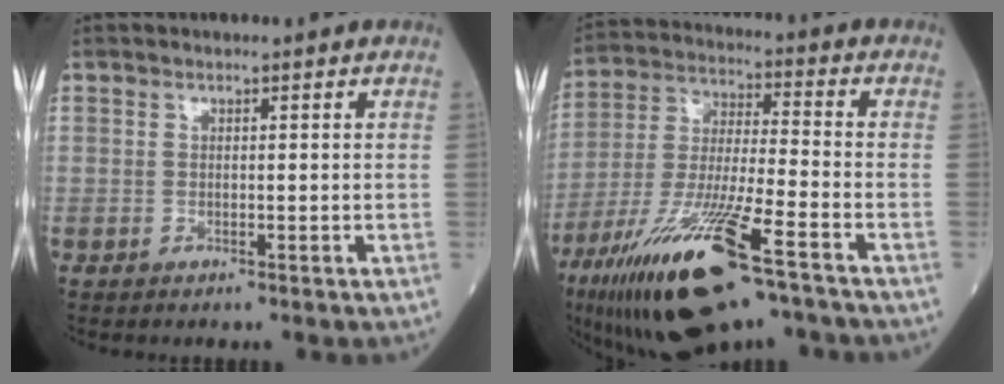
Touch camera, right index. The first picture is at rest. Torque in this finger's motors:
{"motor_torque": [0.70, -0.66, 1.05, 0.21]}